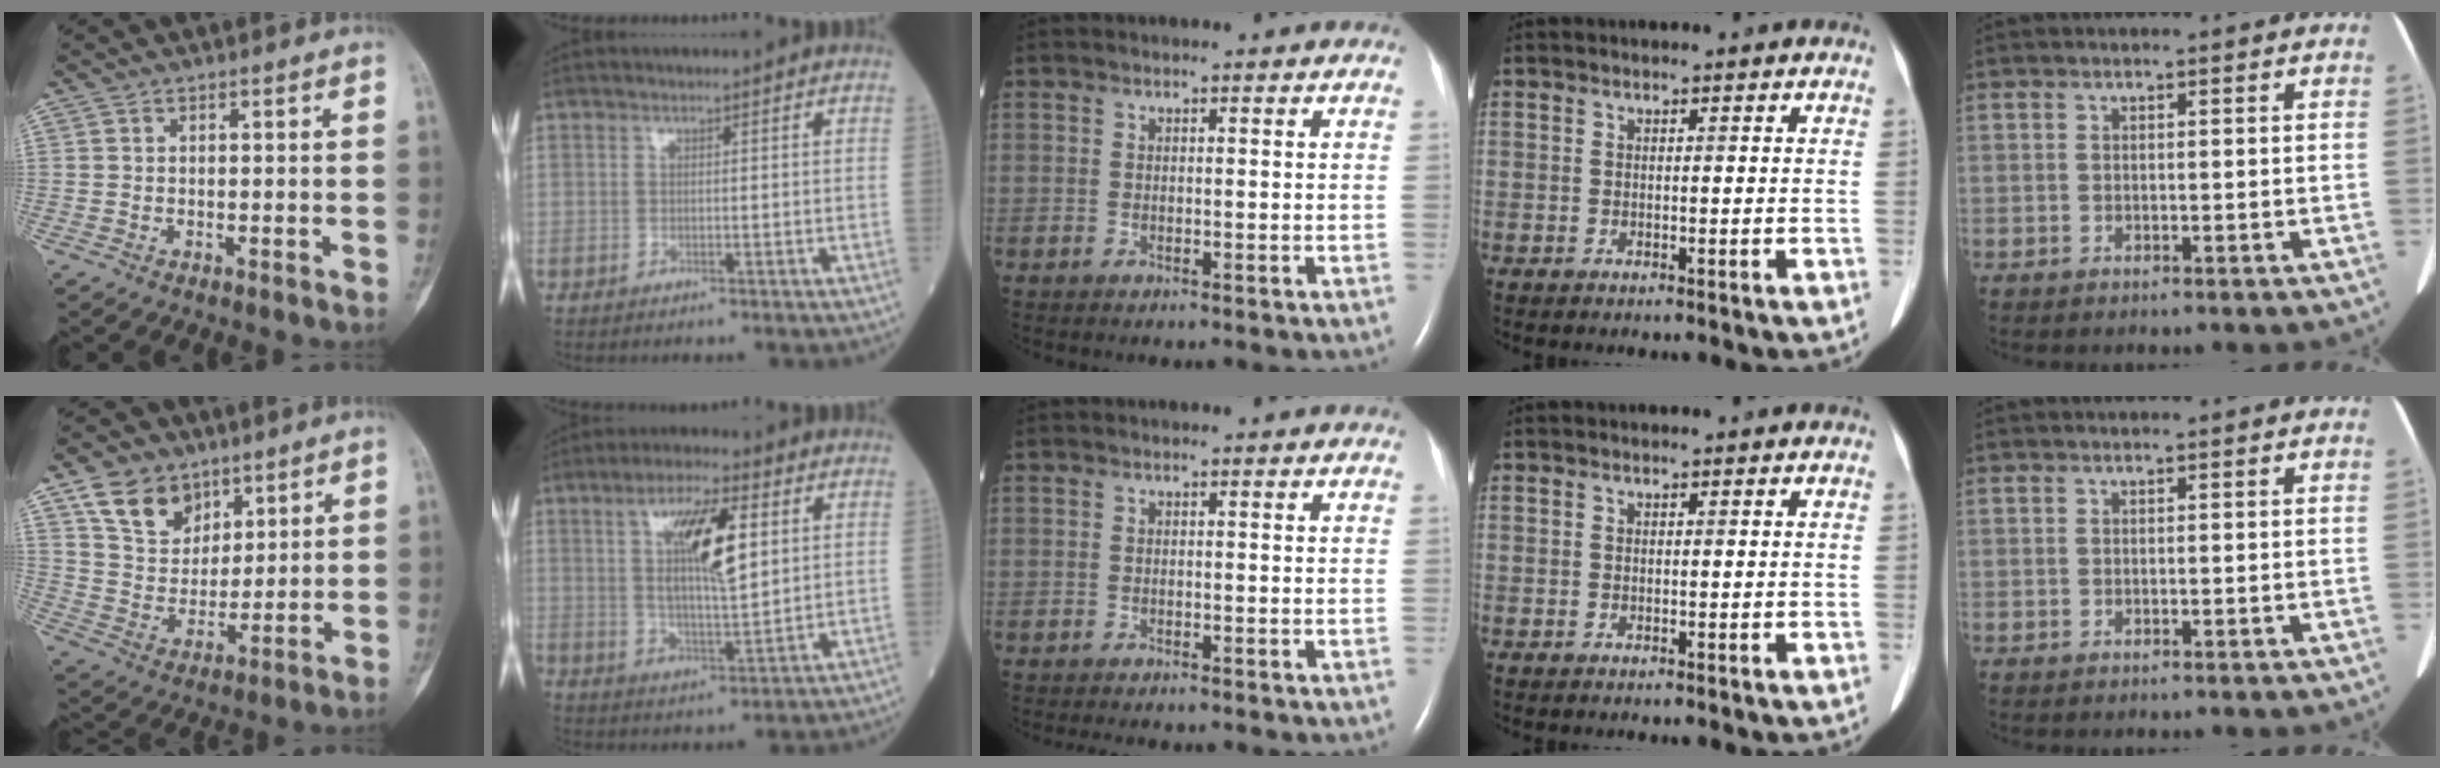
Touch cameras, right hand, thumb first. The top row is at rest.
{"thumb": {"total": 11.4, "force": [6.9, 8.0, 4.4], "torque": [-0.050, -0.037, 0.132]}, "index": {"total": 11.1, "force": [3.4, 2.3, 10.3], "torque": [-0.186, 0.004, 0.060]}, "middle": {"total": 3.4, "force": [-3.0, 0.8, 1.4], "torque": [-0.017, -0.006, -0.035]}}